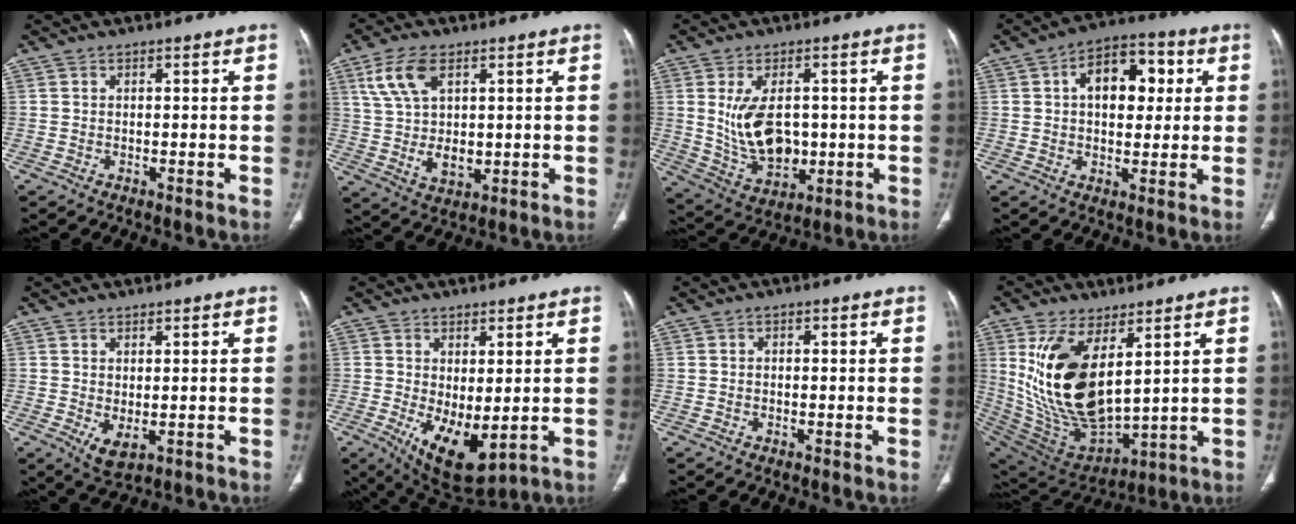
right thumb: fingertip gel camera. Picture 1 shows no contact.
{"total": 11.2, "force": [3.7, 6.4, 8.5], "torque": [-0.161, -0.009, 0.080]}
{"total": 11.9, "force": [0.7, 7.3, 9.3], "torque": [-0.147, -0.010, 0.035]}
{"total": 12.3, "force": [2.9, 7.5, 9.3], "torque": [-0.104, 0.015, 0.038]}
{"total": 3.6, "force": [-0.1, 1.7, 3.1], "torque": [-0.053, -0.007, 0.013]}
{"total": 10.0, "force": [-1.3, 4.6, 8.8], "torque": [-0.143, -0.022, 0.001]}
{"total": 0.5, "force": [0.0, 0.4, 0.3], "torque": [-0.005, 0.002, 0.000]}
{"total": 20.2, "force": [6.2, 9.9, 16.4], "torque": [-0.305, -0.036, 0.145]}